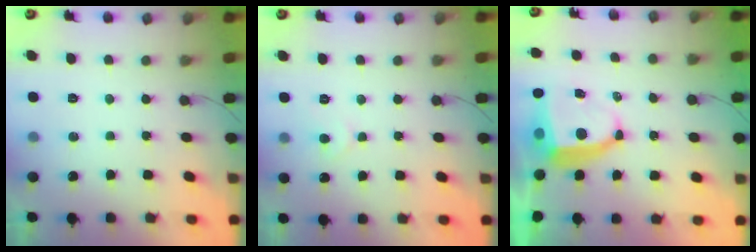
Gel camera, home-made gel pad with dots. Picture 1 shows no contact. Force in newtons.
{"total": 4.1, "press": 4.1, "slide": 0.6}
{"total": 8.3, "press": 8.3, "slide": 1.0}